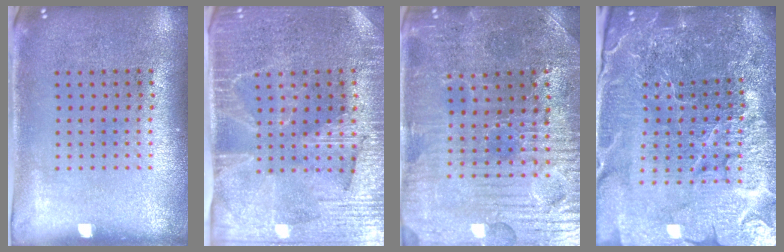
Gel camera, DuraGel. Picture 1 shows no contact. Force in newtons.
{"total": 4.0, "press": 3.4, "slide": 2.0}
{"total": 3.8, "press": 3.7, "slide": 0.5}
{"total": 6.2, "press": 5.5, "slide": 2.9}